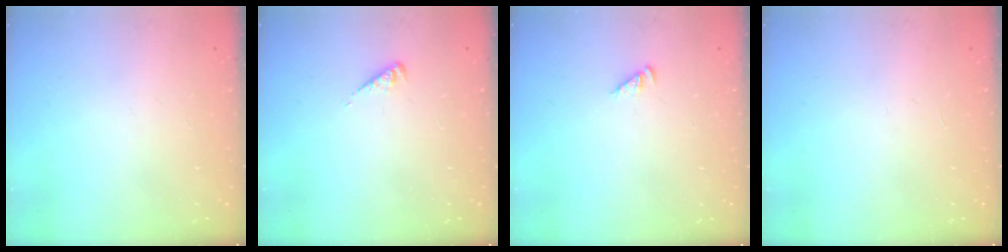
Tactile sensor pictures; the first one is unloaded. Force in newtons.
{"total": 2.6, "press": 2.5, "slide": 0.5}
{"total": 2.0, "press": 2.0, "slide": 0.2}
{"total": 0.0}